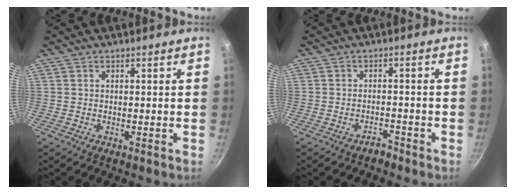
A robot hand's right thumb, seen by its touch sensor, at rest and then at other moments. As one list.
[{"total": 2.0, "force": [-1.9, 0.8, 0.3], "torque": [0.007, 0.027, -0.024]}]